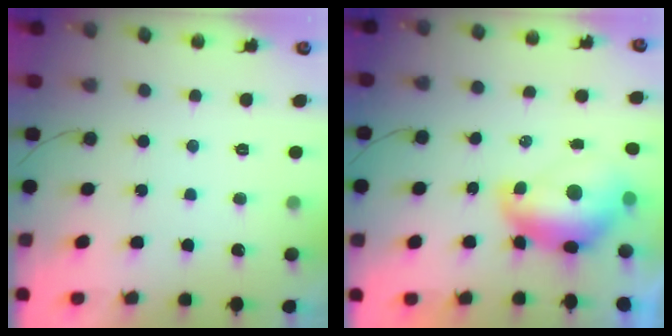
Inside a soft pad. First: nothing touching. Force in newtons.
{"total": 9.5, "press": 9.5, "slide": 1.1}